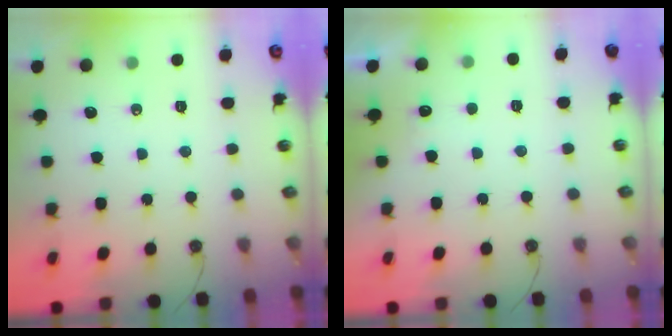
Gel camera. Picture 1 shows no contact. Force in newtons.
{"total": 4.6, "press": 4.5, "slide": 1.1}